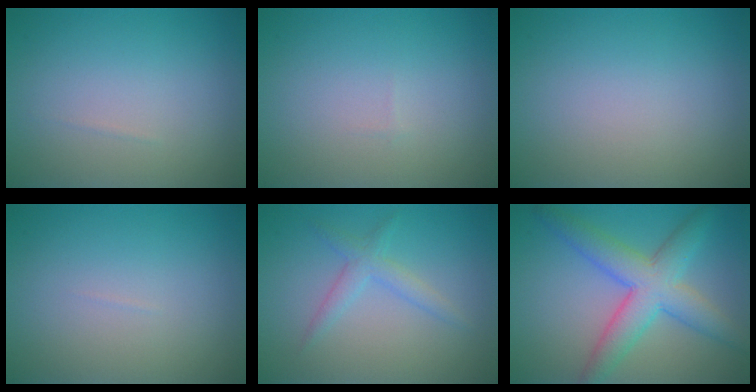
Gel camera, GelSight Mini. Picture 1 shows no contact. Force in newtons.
{"total": 0.0}
{"total": 0.0}
{"total": 0.0}
{"total": 2.0, "press": 2.0, "slide": 0.2}
{"total": 6.3, "press": 6.3, "slide": 0.1}